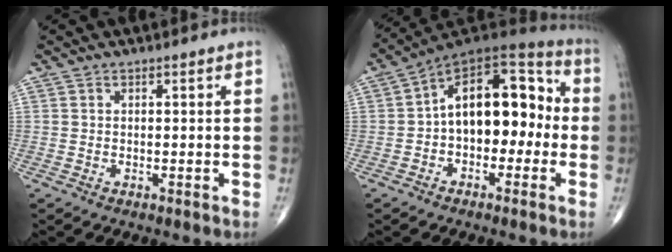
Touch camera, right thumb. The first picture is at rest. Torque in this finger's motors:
{"motor_torque": [-0.27, 1.03, 0.80, 0.32, 0.15]}